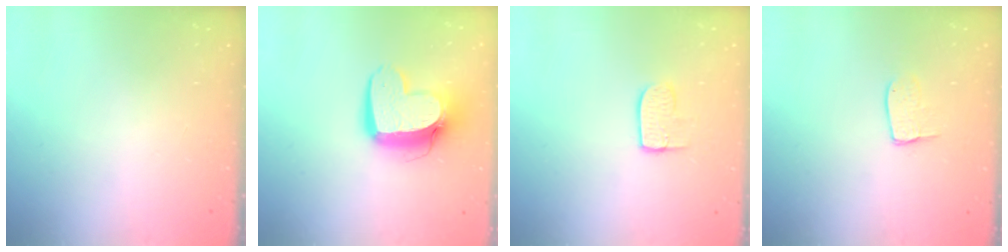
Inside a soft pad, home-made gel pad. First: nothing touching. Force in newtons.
{"total": 13.0, "press": 12.9, "slide": 1.4}
{"total": 6.9, "press": 6.9, "slide": 0.2}
{"total": 6.1, "press": 6.1, "slide": 0.5}